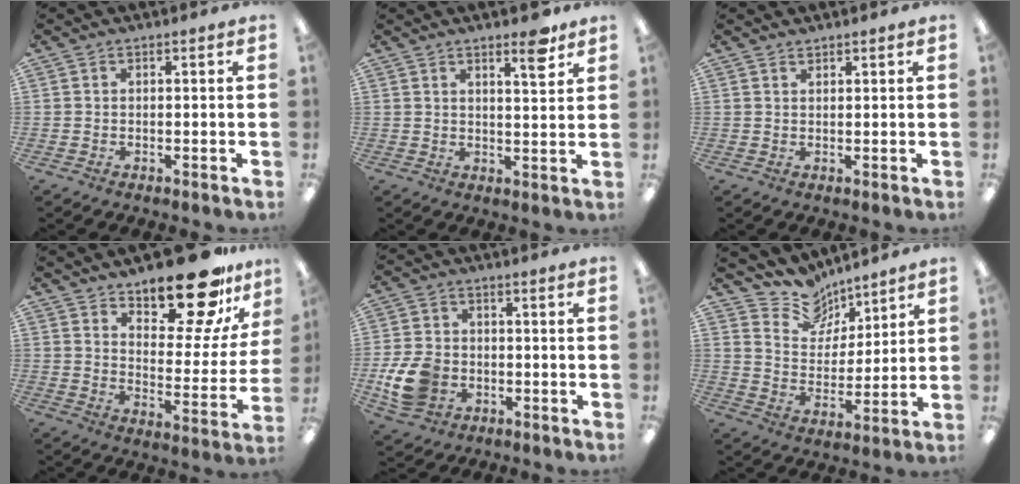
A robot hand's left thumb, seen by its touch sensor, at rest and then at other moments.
{"total": 6.2, "force": [4.4, 1.3, 4.2], "torque": [-0.047, -0.027, 0.065]}
{"total": 1.1, "force": [1.1, 0.2, 0.0], "torque": [-0.002, -0.002, 0.022]}
{"total": 19.9, "force": [15.8, 6.8, 9.9], "torque": [-0.140, -0.112, 0.266]}
{"total": 10.2, "force": [-2.7, 7.8, 5.9], "torque": [-0.134, 0.009, -0.048]}
{"total": 11.4, "force": [9.7, 5.8, 1.7], "torque": [-0.043, -0.076, 0.183]}